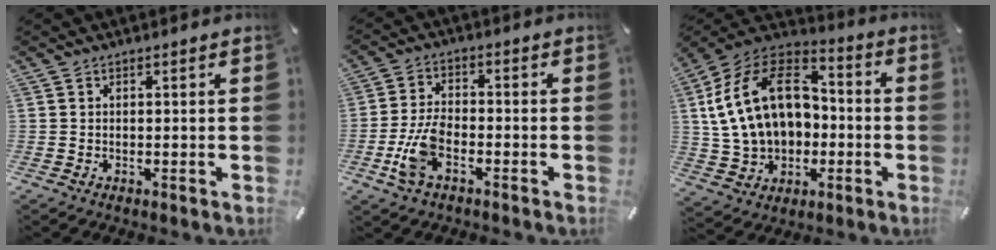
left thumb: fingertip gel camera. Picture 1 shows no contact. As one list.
[{"total": 8.4, "force": [-3.2, 4.4, 6.4], "torque": [-0.140, 0.003, -0.058]}, {"total": 20.9, "force": [1.4, 15.7, 13.8], "torque": [-0.281, 0.004, 0.029]}]